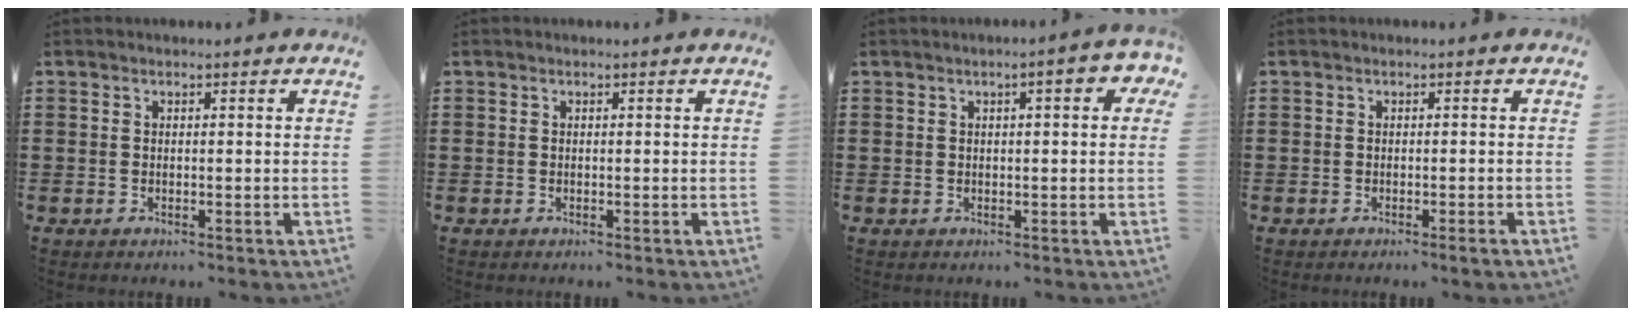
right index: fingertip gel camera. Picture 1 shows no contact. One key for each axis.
{"total": 0.0}
{"total": 3.4, "fx": 1.0, "fy": 0.7, "fz": 3.2, "tx": -0.046, "ty": -0.001, "tz": 0.010}
{"total": 0.7, "fx": -0.4, "fy": -0.1, "fz": 0.5, "tx": -0.009, "ty": -0.002, "tz": -0.008}